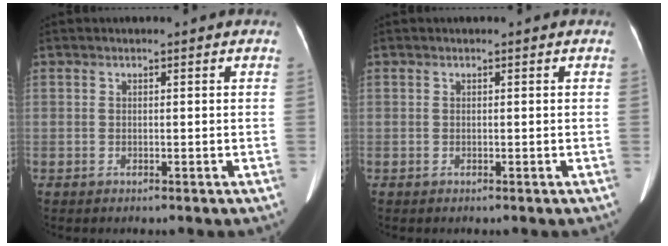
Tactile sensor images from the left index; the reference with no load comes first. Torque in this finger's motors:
{"motor_torque": [0.10, 0.10, 0.08, 0.02]}